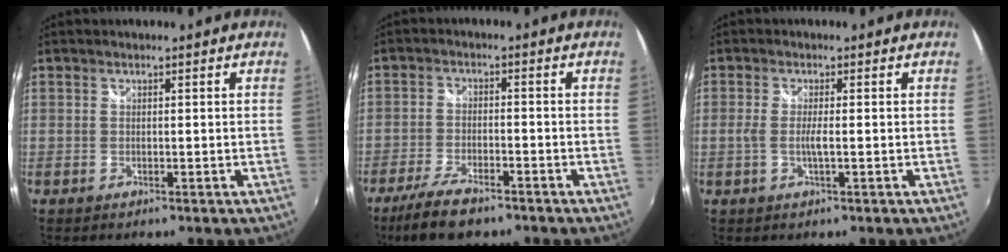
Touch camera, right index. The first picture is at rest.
{"total": 9.2, "force": [-7.0, 2.7, 5.4], "torque": [-0.131, -0.020, -0.125]}
{"total": 2.5, "force": [-0.5, -0.2, 2.4], "torque": [-0.048, -0.004, -0.012]}